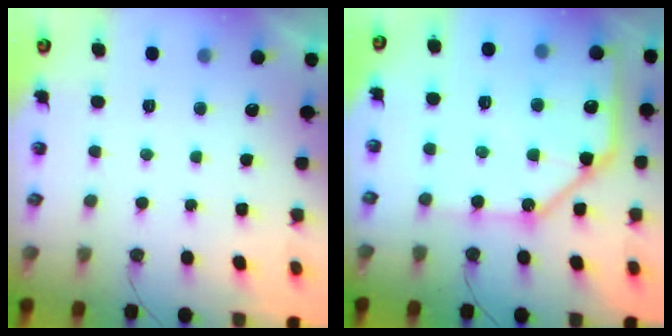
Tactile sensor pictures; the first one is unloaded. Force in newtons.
{"total": 19.5, "press": 19.4, "slide": 2.2}